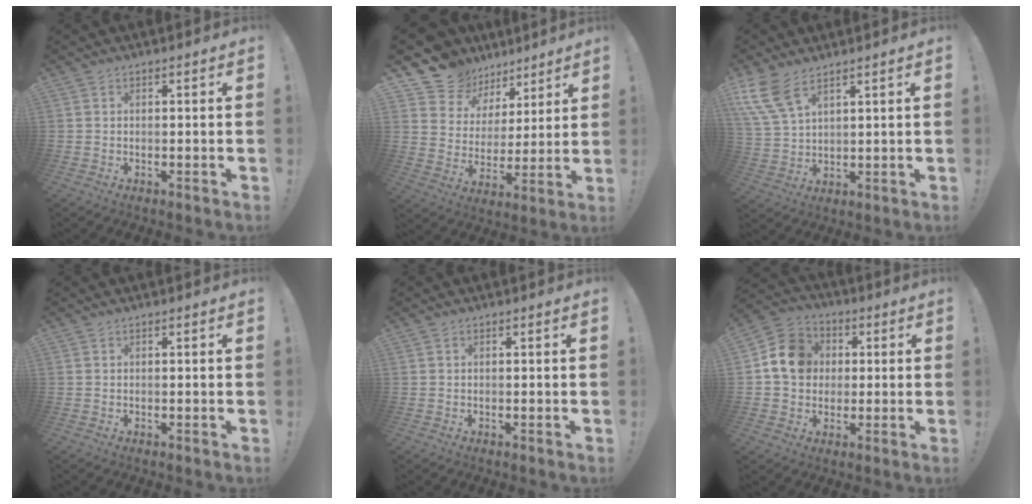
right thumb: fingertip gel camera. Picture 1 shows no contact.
{"total": 10.9, "force": [8.1, 7.2, 1.3], "torque": [-0.034, -0.067, 0.159]}
{"total": 9.9, "force": [6.4, 4.5, 6.0], "torque": [-0.133, -0.026, 0.125]}
{"total": 0.0}
{"total": 0.0}
{"total": 12.4, "force": [2.0, 10.9, 5.6], "torque": [-0.068, 0.013, 0.045]}